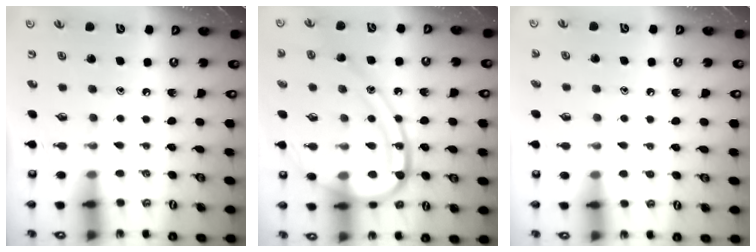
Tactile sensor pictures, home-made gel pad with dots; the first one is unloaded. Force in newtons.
{"total": 18.6, "press": 18.6, "slide": 1.6}
{"total": 3.4, "press": 3.4, "slide": 0.4}